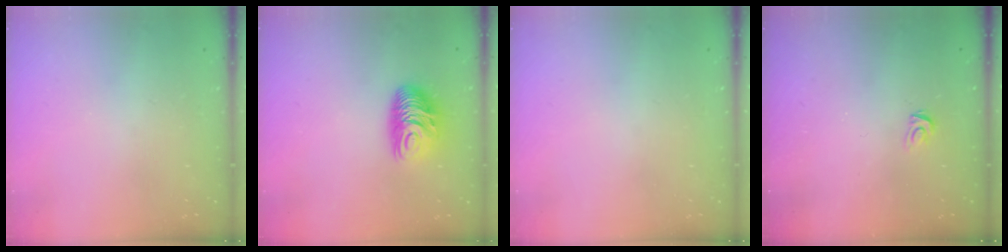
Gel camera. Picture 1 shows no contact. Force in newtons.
{"total": 10.0, "press": 10.0, "slide": 0.7}
{"total": 0.0}
{"total": 3.3, "press": 3.3, "slide": 0.1}